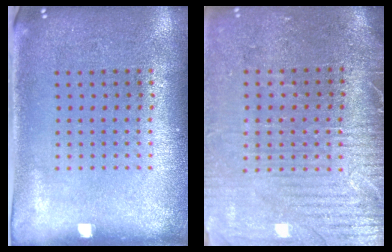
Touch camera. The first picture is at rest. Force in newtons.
{"total": 3.6, "press": 3.3, "slide": 1.5}